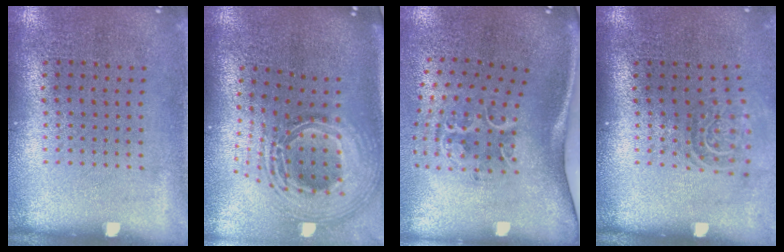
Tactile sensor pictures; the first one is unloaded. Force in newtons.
{"total": 3.0, "press": 2.0, "slide": 2.2}
{"total": 2.2, "press": 1.3, "slide": 1.7}
{"total": 1.6, "press": 1.1, "slide": 1.1}